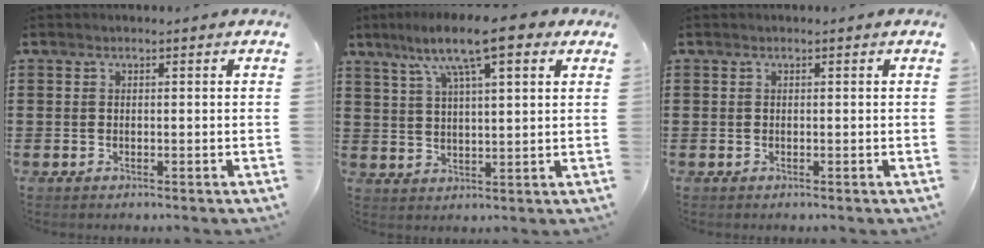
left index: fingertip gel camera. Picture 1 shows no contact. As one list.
[{"total": 11.1, "force": [7.0, 2.4, 8.3], "torque": [-0.160, -0.007, 0.117]}, {"total": 0.0}]